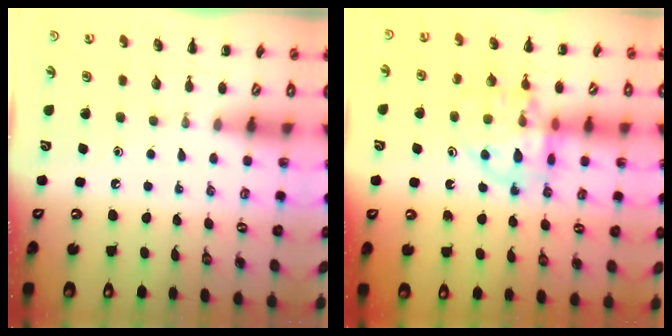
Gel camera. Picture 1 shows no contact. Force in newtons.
{"total": 15.2, "press": 15.1, "slide": 2.2}